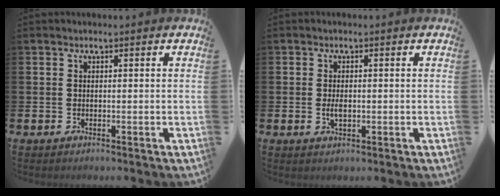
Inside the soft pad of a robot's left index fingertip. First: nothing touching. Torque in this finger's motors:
{"motor_torque": [0.81, 0.31, 0.07, 0.09]}